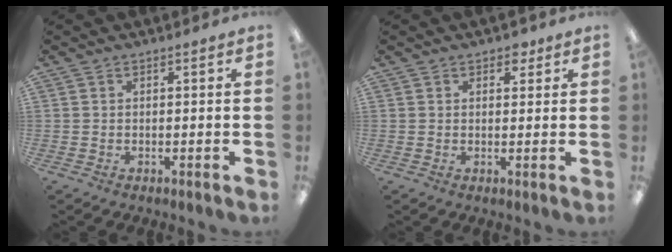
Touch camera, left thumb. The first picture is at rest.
{"total": 2.5, "force": [1.7, 1.6, 0.9], "torque": [-0.002, -0.003, 0.027]}